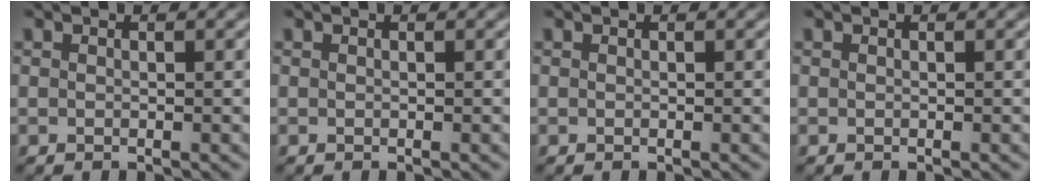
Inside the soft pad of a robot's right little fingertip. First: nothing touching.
{"total": 0.0}
{"total": 0.0}
{"total": 0.0}